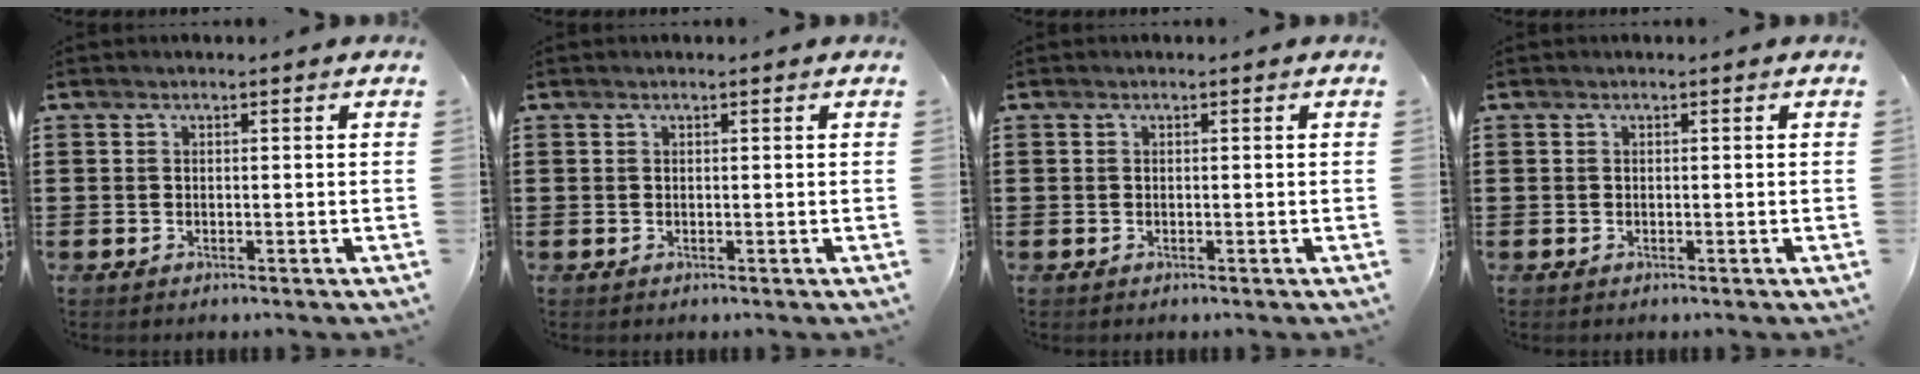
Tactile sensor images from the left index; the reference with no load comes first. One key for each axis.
{"total": 0.0}
{"total": 0.0}
{"total": 0.0}